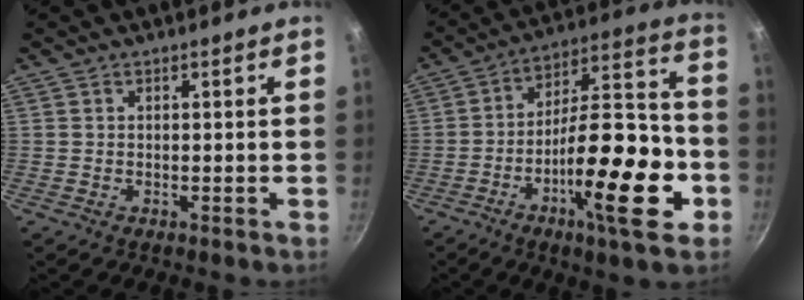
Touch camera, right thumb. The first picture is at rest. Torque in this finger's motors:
{"motor_torque": [2.21, 2.41, 1.58, -0.64, 0.48]}